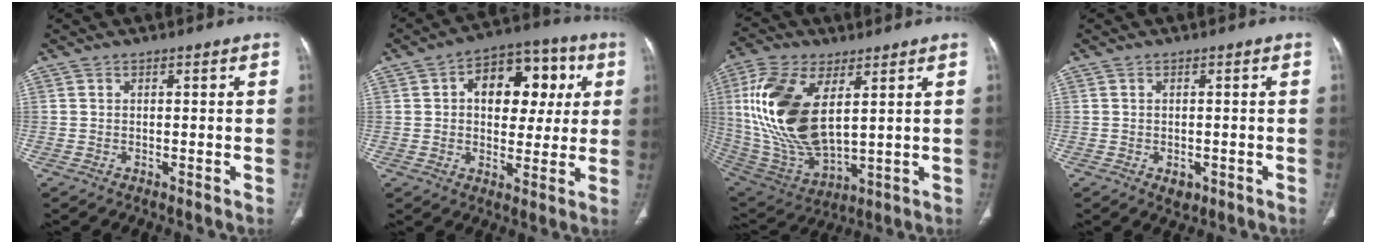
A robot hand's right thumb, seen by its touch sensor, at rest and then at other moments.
{"total": 15.3, "force": [3.6, 9.9, 11.0], "torque": [-0.103, 0.016, 0.049]}
{"total": 21.2, "force": [5.3, 10.7, 17.5], "torque": [-0.362, -0.027, 0.110]}
{"total": 2.2, "force": [-0.8, 1.5, 1.3], "torque": [-0.010, 0.001, -0.003]}